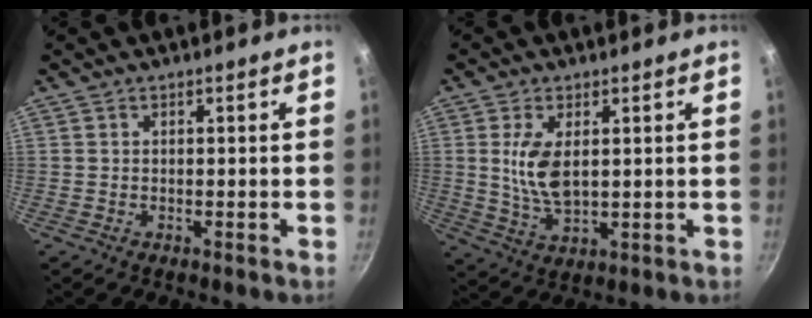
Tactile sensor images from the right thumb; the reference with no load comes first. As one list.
[{"total": 7.6, "force": [1.7, 3.5, 6.6], "torque": [-0.125, -0.016, 0.040]}]